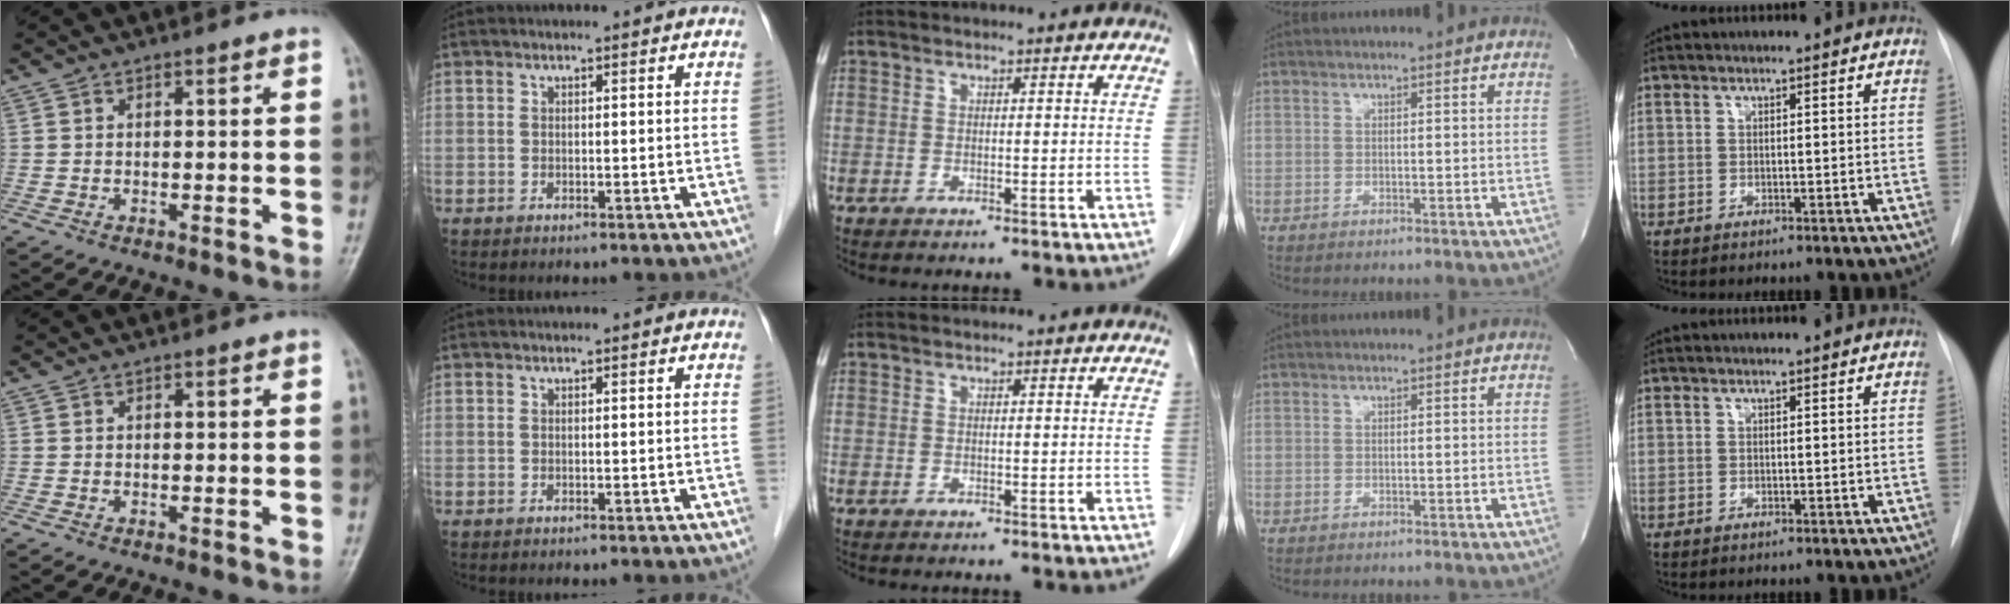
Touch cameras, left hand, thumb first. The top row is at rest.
{}